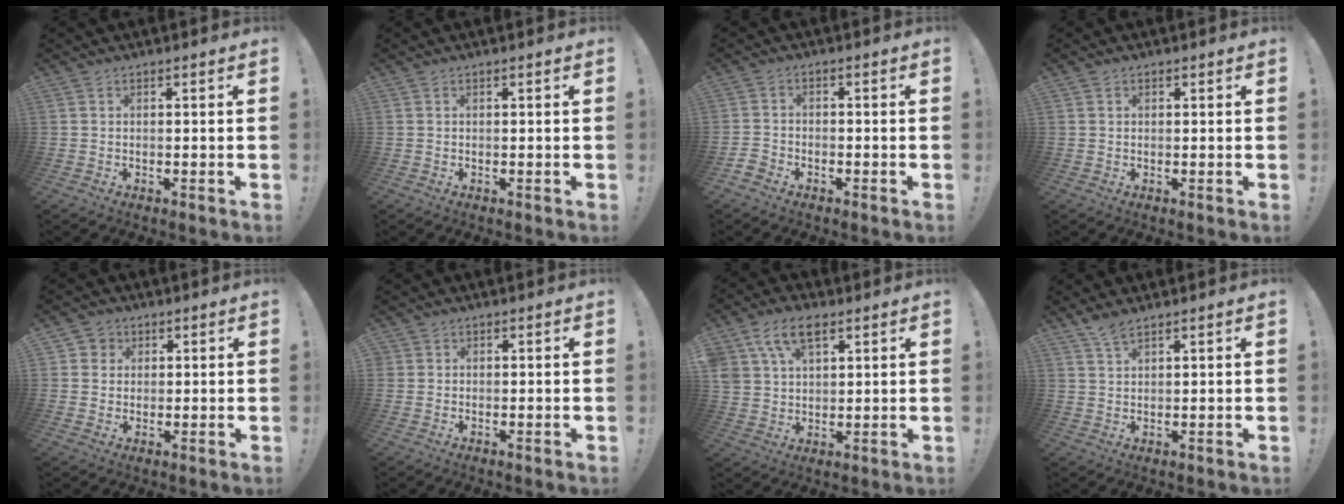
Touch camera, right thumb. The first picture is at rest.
{"total": 0.0}
{"total": 3.1, "force": [-2.4, 1.8, 1.0], "torque": [-0.033, 0.007, -0.046]}
{"total": 0.6, "force": [0.3, 0.5, 0.0], "torque": [0.005, -0.002, 0.005]}
{"total": 4.1, "force": [0.9, 3.9, 0.8], "torque": [-0.012, 0.000, 0.018]}
{"total": 1.1, "force": [0.4, 1.0, 0.0], "torque": [-0.009, 0.004, 0.008]}
{"total": 10.4, "force": [5.8, 6.5, 5.7], "torque": [-0.104, -0.010, 0.112]}
{"total": 3.9, "force": [3.0, 0.9, 2.3], "torque": [-0.046, -0.013, 0.054]}